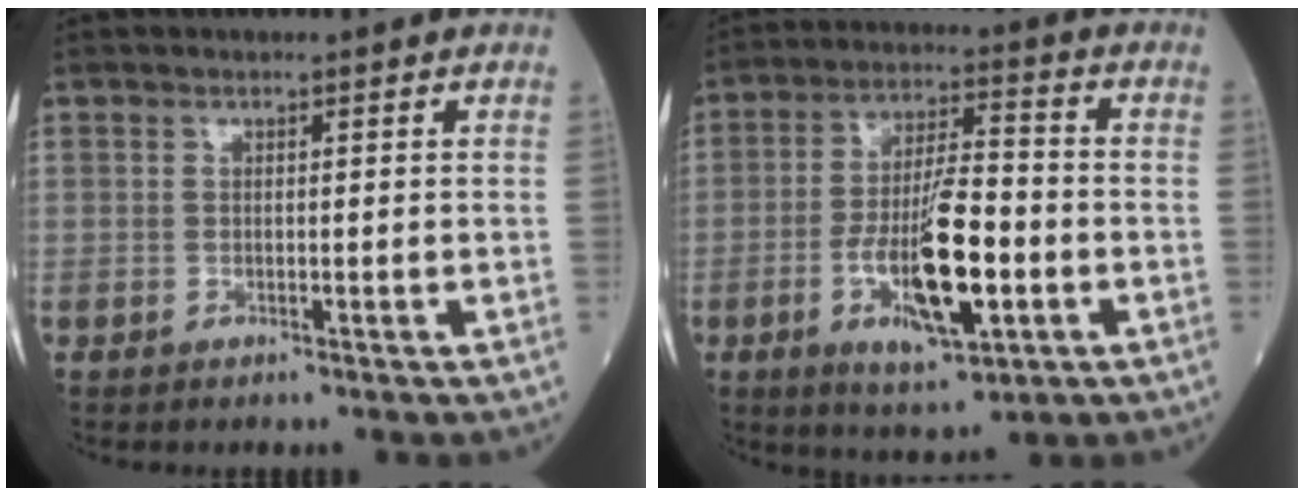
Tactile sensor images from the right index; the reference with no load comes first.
{"total": 13.2, "force": [-3.7, 3.1, 12.3], "torque": [-0.228, -0.006, -0.058]}